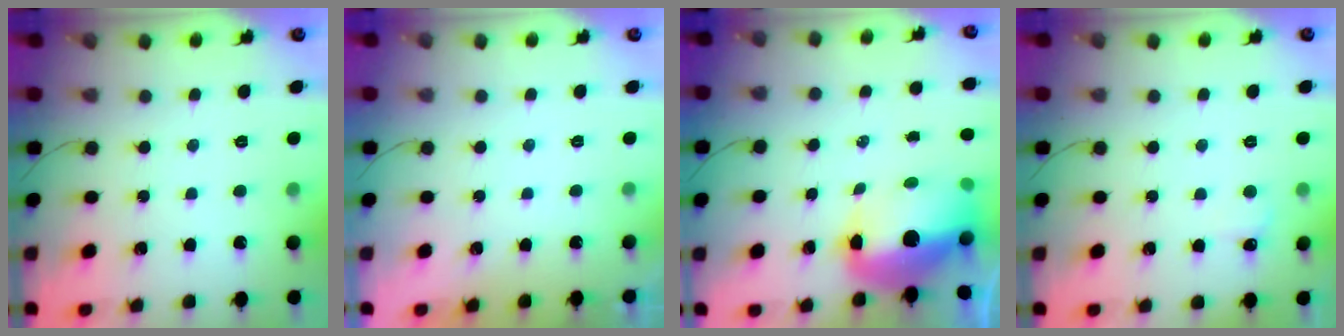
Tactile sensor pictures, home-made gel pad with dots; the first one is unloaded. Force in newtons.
{"total": 0.6, "press": 0.2, "slide": 0.5}
{"total": 13.4, "press": 13.1, "slide": 2.8}
{"total": 4.0, "press": 3.9, "slide": 1.2}